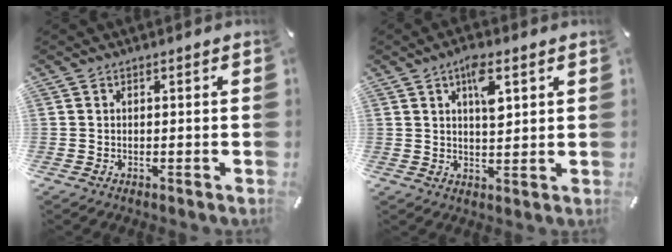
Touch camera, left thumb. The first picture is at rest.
{"total": 7.0, "force": [3.1, 3.0, 5.5], "torque": [-0.077, -0.009, 0.045]}